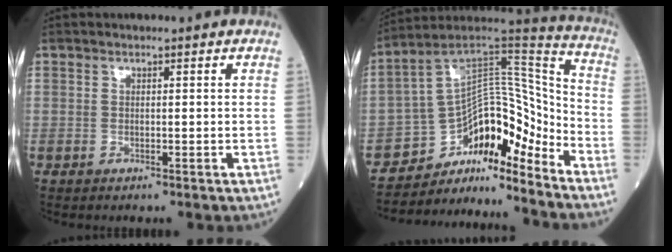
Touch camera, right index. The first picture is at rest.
{"total": 11.8, "force": [-10.4, 3.3, 4.4], "torque": [-0.047, 0.087, -0.179]}